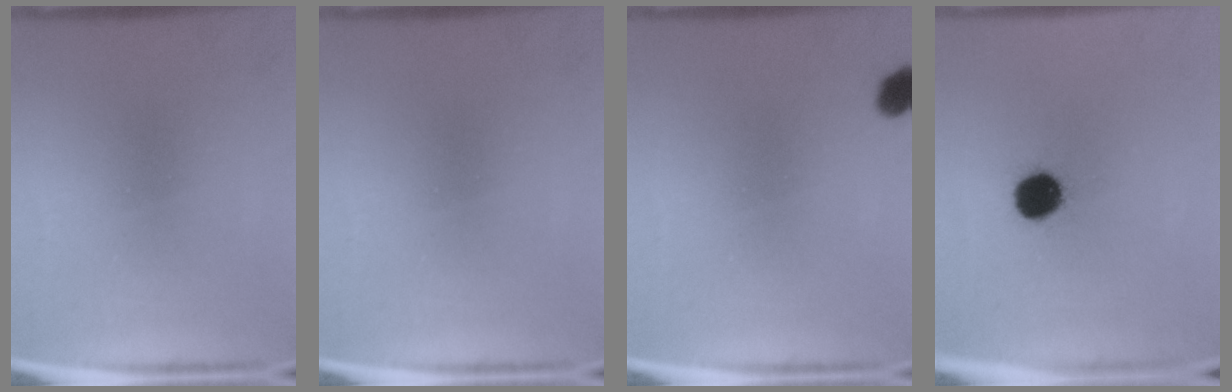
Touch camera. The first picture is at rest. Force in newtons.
{"total": 0.0}
{"total": 2.7}
{"total": 8.5}